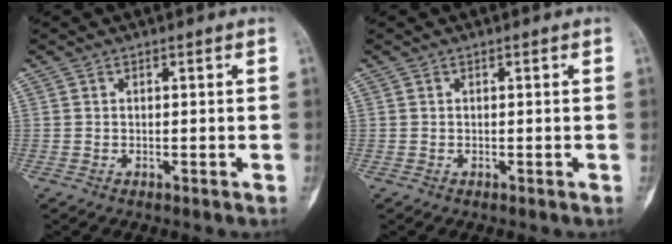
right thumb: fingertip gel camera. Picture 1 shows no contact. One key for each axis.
{"total": 0.0}